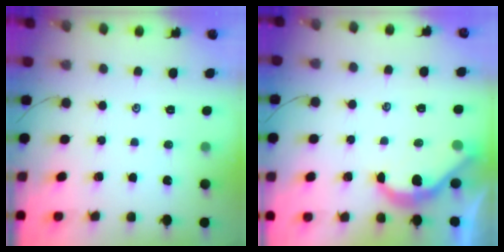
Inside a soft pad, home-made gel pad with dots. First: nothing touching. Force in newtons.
{"total": 5.3, "press": 5.3, "slide": 0.2}